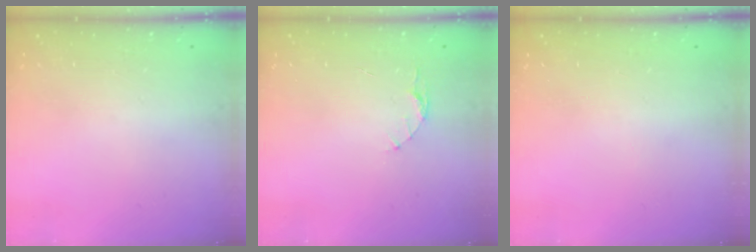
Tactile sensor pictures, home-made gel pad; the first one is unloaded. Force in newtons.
{"total": 3.5, "press": 3.5, "slide": 0.3}
{"total": 0.0}